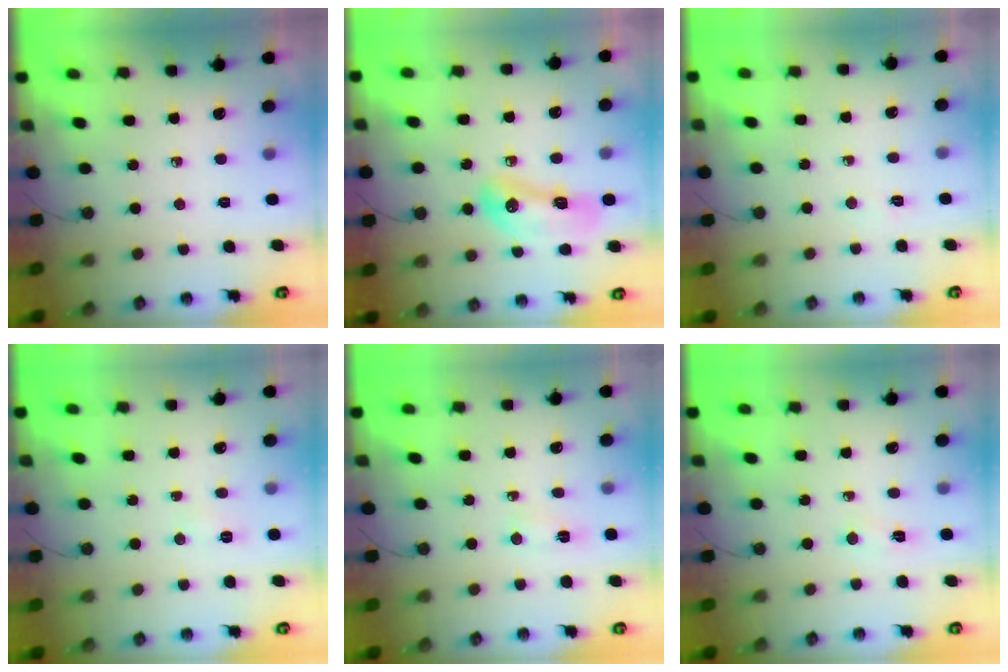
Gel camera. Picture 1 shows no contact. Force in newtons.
{"total": 11.3, "press": 11.1, "slide": 1.9}
{"total": 18.8, "press": 4.8, "slide": 18.1}
{"total": 3.8, "press": 3.8, "slide": 0.4}
{"total": 3.6, "press": 3.6, "slide": 0.4}
{"total": 3.2, "press": 2.7, "slide": 1.7}